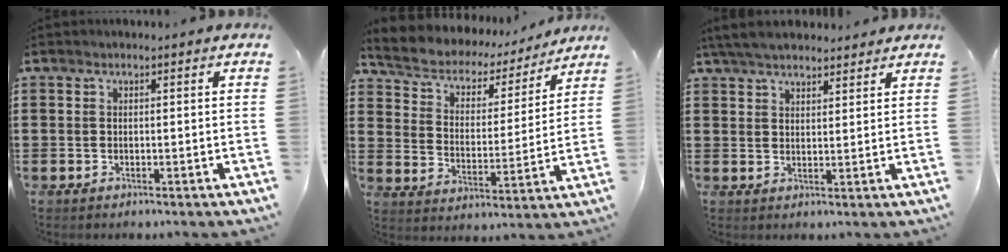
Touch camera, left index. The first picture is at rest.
{"total": 4.8, "force": [4.2, 2.0, 0.8], "torque": [-0.043, -0.030, 0.067]}
{"total": 5.0, "force": [4.6, 1.2, 1.7], "torque": [-0.047, -0.005, 0.087]}